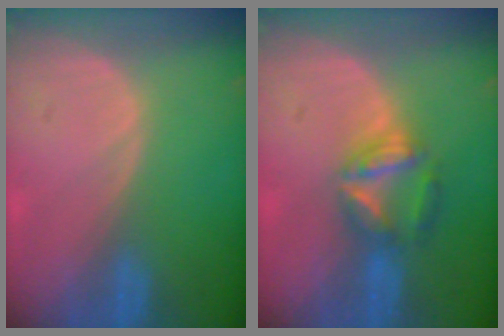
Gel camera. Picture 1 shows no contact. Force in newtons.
{"total": 5.6, "press": 5.6, "slide": 0.6}